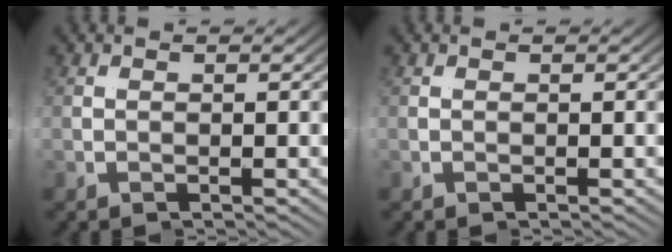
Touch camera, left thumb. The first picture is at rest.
{"total": 0.0}